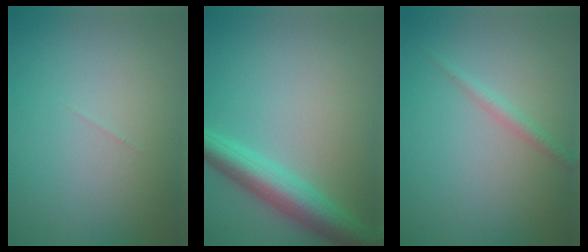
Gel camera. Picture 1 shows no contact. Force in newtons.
{"total": 5.3, "press": 5.3, "slide": 0.2}
{"total": 1.3, "press": 1.3, "slide": 0.1}